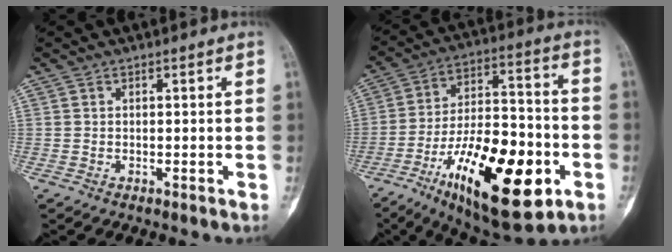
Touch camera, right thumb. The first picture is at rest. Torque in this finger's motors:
{"motor_torque": [0.66, 1.16, 1.43, -1.34, 0.18]}